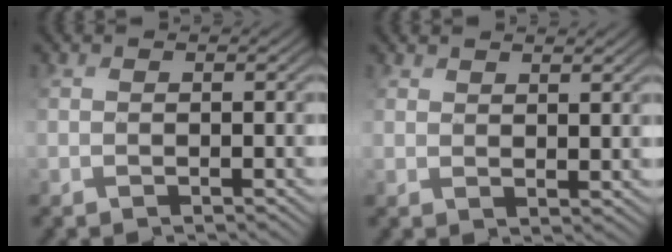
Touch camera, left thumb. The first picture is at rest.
{"total": 1.8, "force": [1.6, -0.2, -0.7], "torque": [0.007, -0.002, 0.036]}